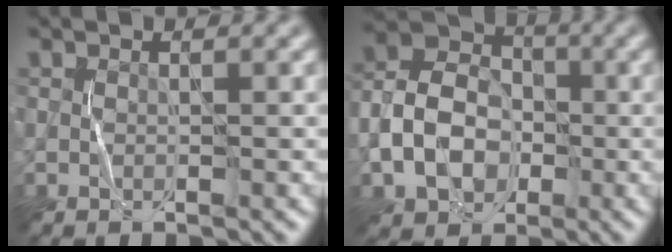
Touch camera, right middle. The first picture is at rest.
{"total": 7.0, "force": [-2.0, 5.3, 4.1], "torque": [-0.081, -0.003, -0.046]}